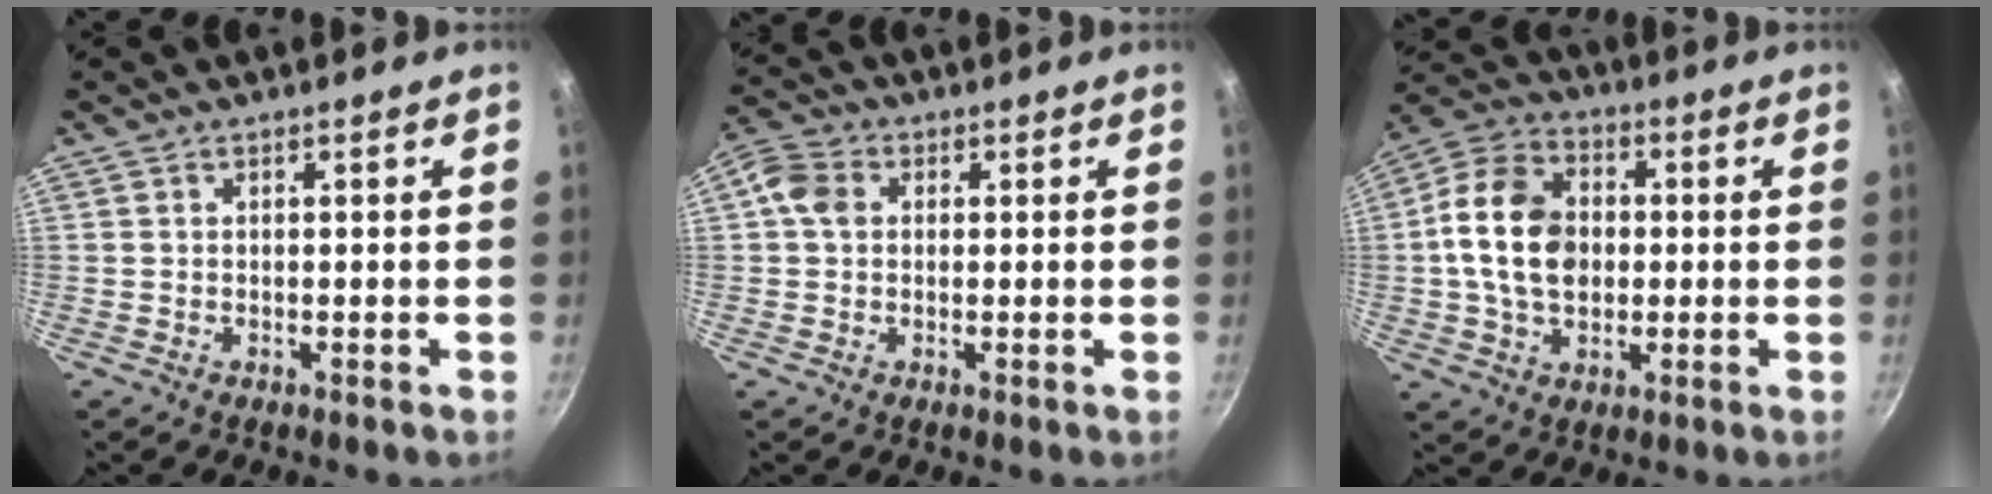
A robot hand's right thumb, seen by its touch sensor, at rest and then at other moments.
{"total": 5.2, "force": [0.6, 4.3, 2.9], "torque": [-0.043, 0.008, -0.003]}
{"total": 14.5, "force": [0.4, 10.4, 10.1], "torque": [-0.162, 0.017, -0.009]}